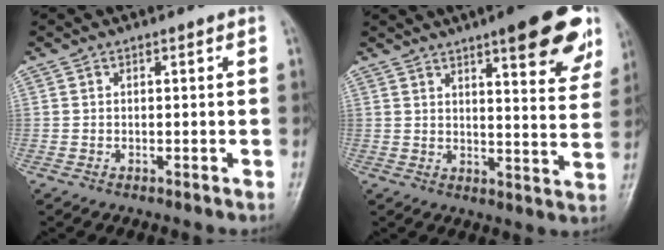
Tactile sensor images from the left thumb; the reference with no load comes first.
{"total": 16.9, "force": [9.9, 4.1, 13.0], "torque": [-0.134, -0.042, 0.123]}